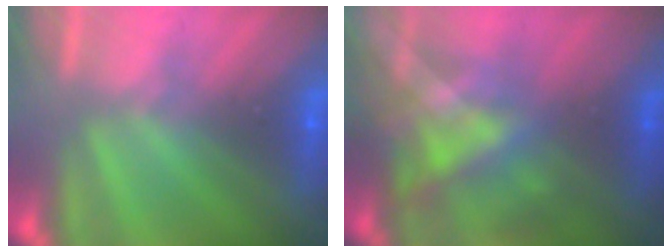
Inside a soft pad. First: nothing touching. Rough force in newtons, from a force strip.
{"total": 4.6}